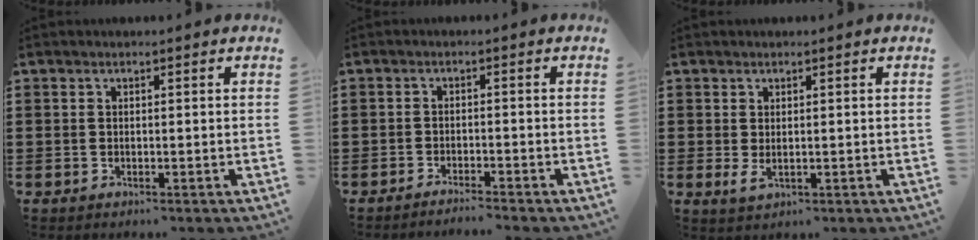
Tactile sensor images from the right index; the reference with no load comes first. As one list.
[{"total": 1.9, "force": [-1.9, -0.2, 0.3], "torque": [-0.007, 0.002, -0.038]}, {"total": 1.8, "force": [0.4, 0.8, 1.6], "torque": [-0.039, -0.002, 0.005]}]